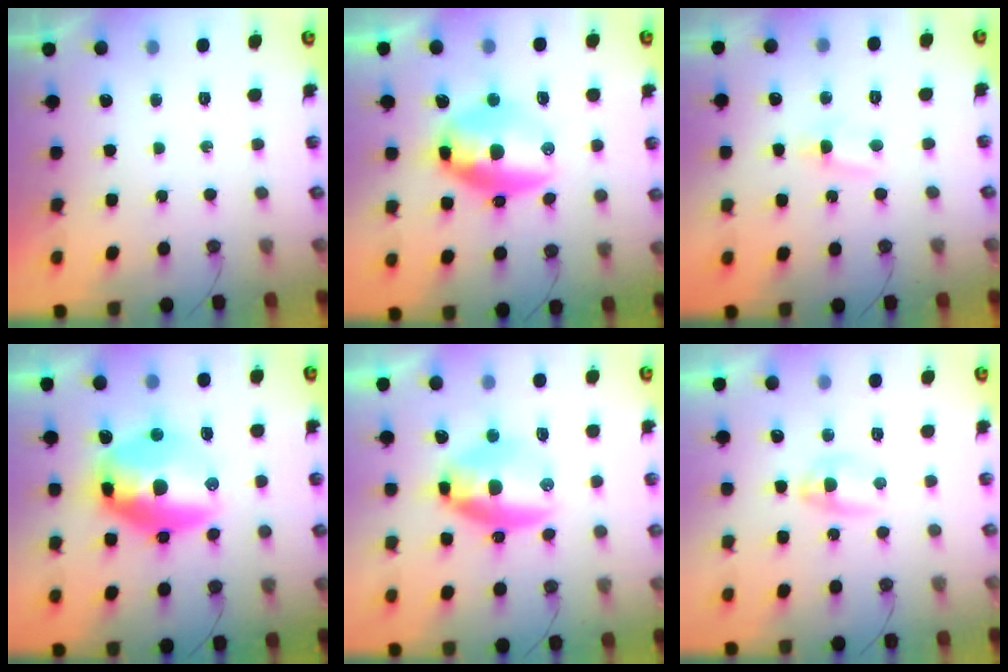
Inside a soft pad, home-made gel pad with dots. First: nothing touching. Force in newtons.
{"total": 13.4, "press": 13.1, "slide": 2.7}
{"total": 4.5, "press": 4.5, "slide": 0.4}
{"total": 21.2, "press": 18.8, "slide": 9.9}
{"total": 12.2, "press": 12.1, "slide": 1.2}
{"total": 3.9, "press": 3.9, "slide": 0.5}